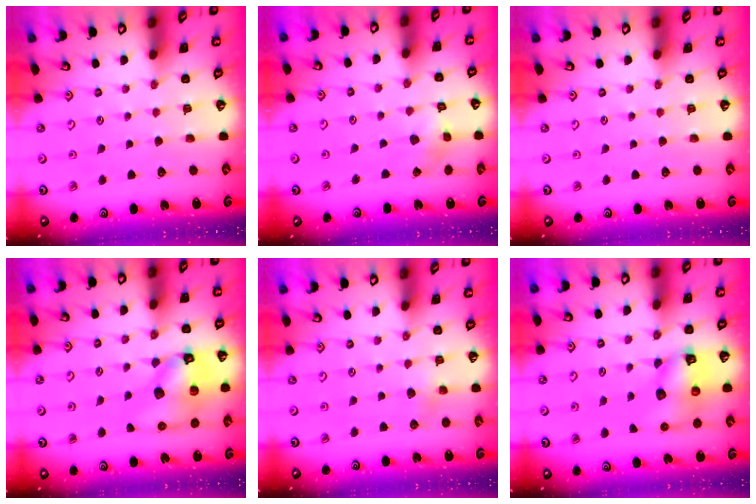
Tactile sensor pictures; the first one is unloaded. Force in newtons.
{"total": 2.5, "press": 2.5, "slide": 0.3}
{"total": 0.0}
{"total": 12.1, "press": 11.9, "slide": 1.7}
{"total": 3.4, "press": 3.4, "slide": 0.4}
{"total": 10.6, "press": 10.4, "slide": 1.8}